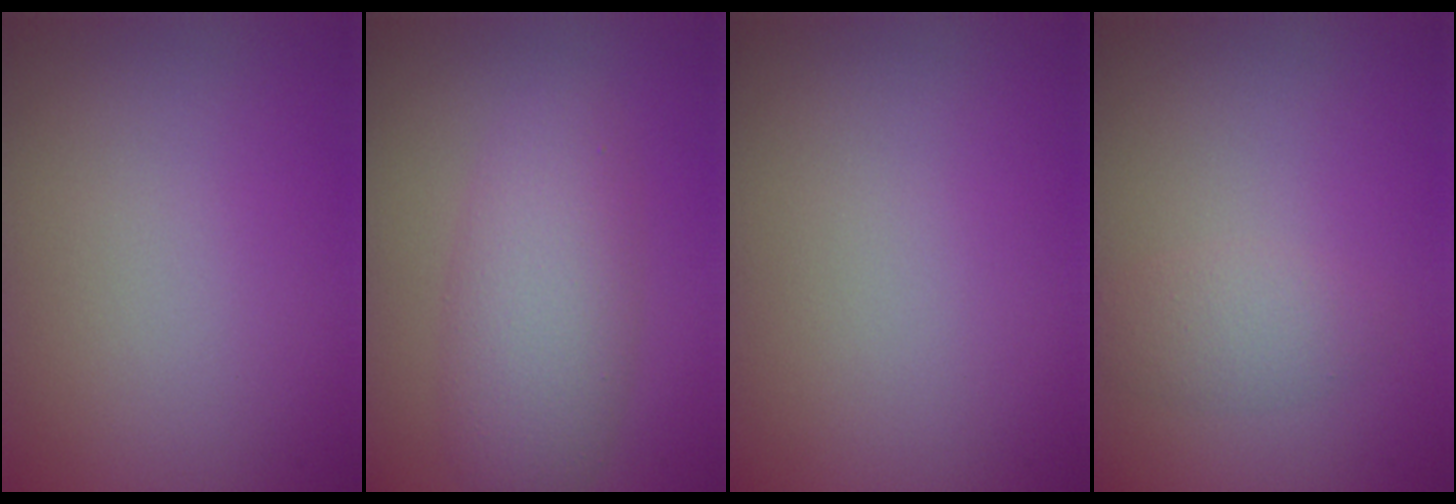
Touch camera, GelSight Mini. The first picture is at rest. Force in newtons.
{"total": 4.8, "press": 4.8, "slide": 0.2}
{"total": 0.0}
{"total": 1.8, "press": 1.8, "slide": 0.2}